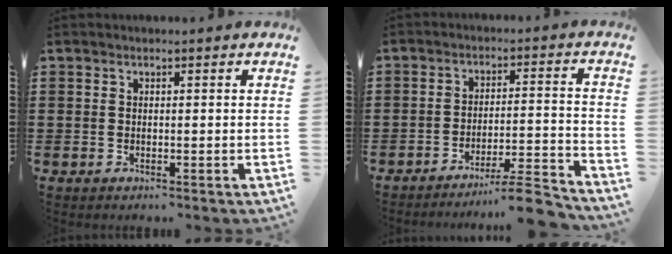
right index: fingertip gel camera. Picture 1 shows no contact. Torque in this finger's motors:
{"motor_torque": [0.60, -0.61, 0.03, -0.05]}